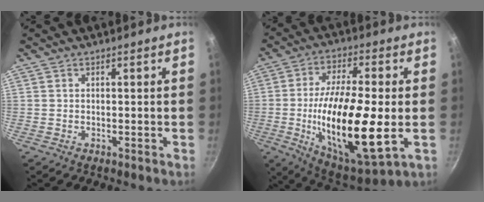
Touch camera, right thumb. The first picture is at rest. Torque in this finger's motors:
{"motor_torque": [2.22, 2.79, 2.25, -0.50, 0.75]}